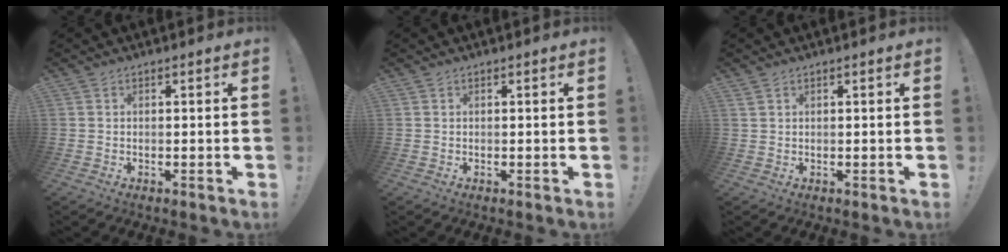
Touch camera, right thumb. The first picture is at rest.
{"total": 0.0}
{"total": 0.9, "force": [0.6, 0.4, 0.6], "torque": [-0.015, 0.001, 0.013]}